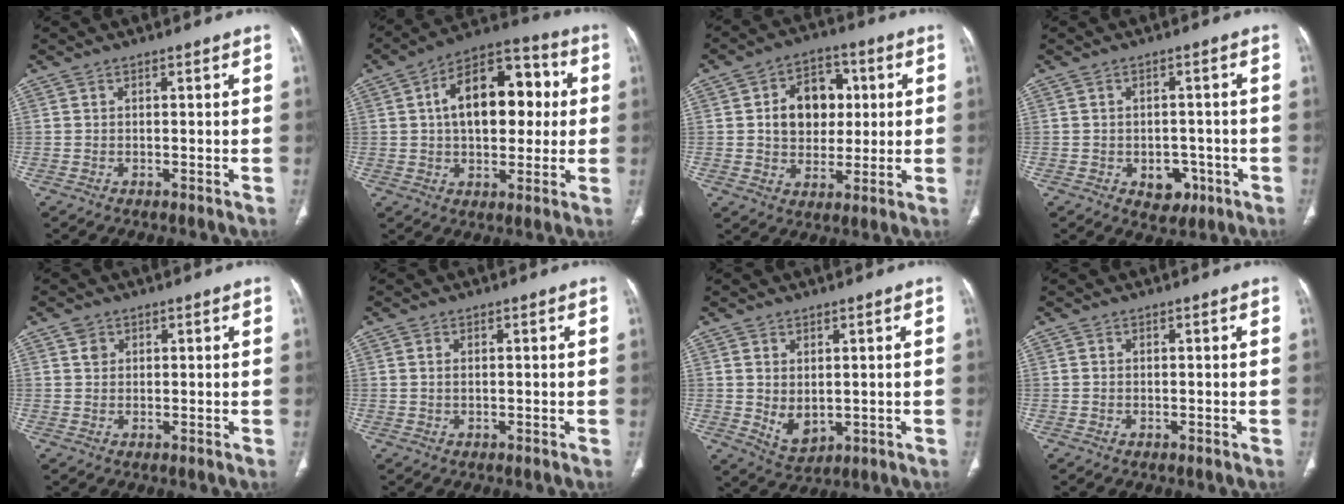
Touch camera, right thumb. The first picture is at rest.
{"total": 17.8, "force": [2.8, 10.4, 14.2], "torque": [-0.185, 0.027, 0.038]}
{"total": 12.2, "force": [1.9, 9.3, 7.7], "torque": [-0.074, 0.008, 0.032]}
{"total": 5.4, "force": [-2.1, 4.0, 3.0], "torque": [-0.014, 0.015, -0.018]}
{"total": 1.8, "force": [0.9, 1.4, 0.6], "torque": [-0.002, -0.005, 0.015]}
{"total": 0.8, "force": [0.3, 0.3, 0.7], "torque": [-0.021, 0.003, 0.009]}
{"total": 5.2, "force": [0.3, 3.4, 3.9], "torque": [-0.058, -0.012, 0.024]}
{"total": 0.0}